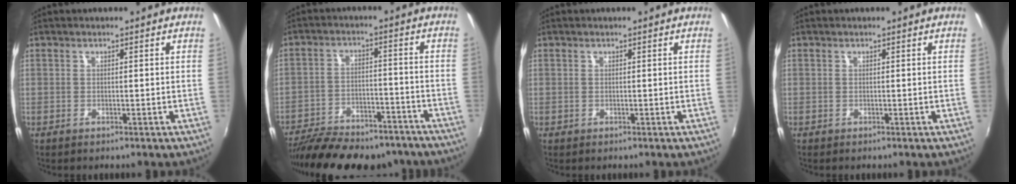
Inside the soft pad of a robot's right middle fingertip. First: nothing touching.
{"total": 21.7, "force": [-18.2, 7.4, 9.2], "torque": [-0.185, -0.010, -0.252]}
{"total": 0.0}
{"total": 0.0}